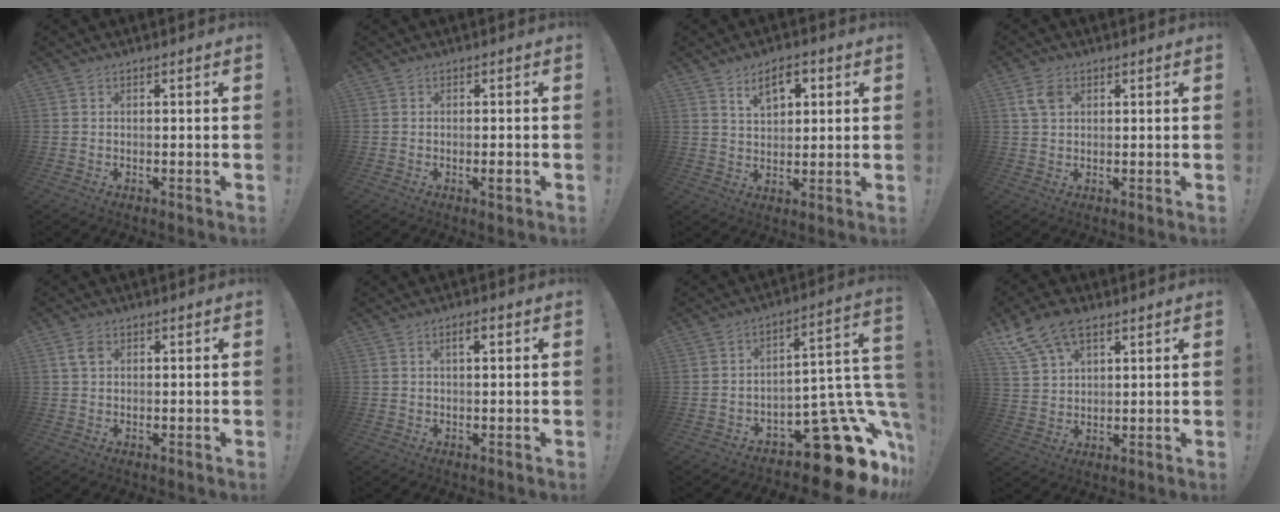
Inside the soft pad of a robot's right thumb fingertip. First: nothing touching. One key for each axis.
{"total": 1.8, "fx": -0.7, "fy": 0.3, "fz": 1.7, "tx": -0.031, "ty": 0.004, "tz": -0.010}
{"total": 8.4, "fx": 4.4, "fy": 4.5, "fz": 5.6, "tx": -0.079, "ty": -0.008, "tz": 0.077}
{"total": 5.0, "fx": 1.8, "fy": 3.5, "fz": 3.2, "tx": -0.053, "ty": 0.006, "tz": 0.036}
{"total": 3.3, "fx": 1.1, "fy": 2.2, "fz": 2.2, "tx": -0.042, "ty": 0.005, "tz": 0.022}
{"total": 2.7, "fx": 1.2, "fy": 0.6, "fz": 2.3, "tx": -0.035, "ty": -0.001, "tz": 0.015}
{"total": 20.1, "fx": -10.4, "fy": 9.0, "fz": 14.6, "tx": -0.127, "ty": 0.051, "tz": -0.160}
{"total": 11.2, "fx": 7.3, "fy": 6.1, "fz": 5.8, "tx": -0.106, "ty": -0.028, "tz": 0.143}